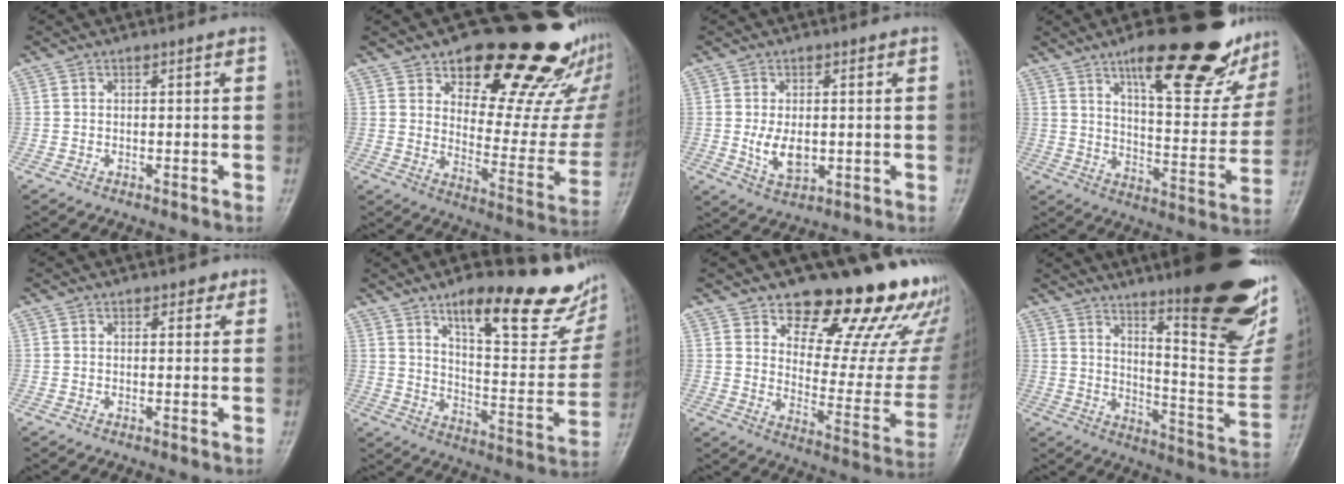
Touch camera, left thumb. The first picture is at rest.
{"total": 25.0, "force": [18.0, 10.0, 14.1], "torque": [-0.132, -0.115, 0.244]}
{"total": 5.8, "force": [-0.2, 3.6, 4.5], "torque": [-0.070, -0.011, 0.004]}
{"total": 25.0, "force": [16.2, 7.6, 17.4], "torque": [-0.193, -0.070, 0.235]}
{"total": 1.7, "force": [1.1, 1.1, 0.8], "torque": [0.003, -0.004, 0.010]}
{"total": 24.8, "force": [15.9, 7.4, 17.5], "torque": [-0.196, -0.072, 0.237]}
{"total": 22.2, "force": [17.4, 8.7, 10.8], "torque": [-0.087, -0.126, 0.219]}
{"total": 28.8, "force": [16.9, 7.0, 22.3], "torque": [-0.251, -0.089, 0.243]}